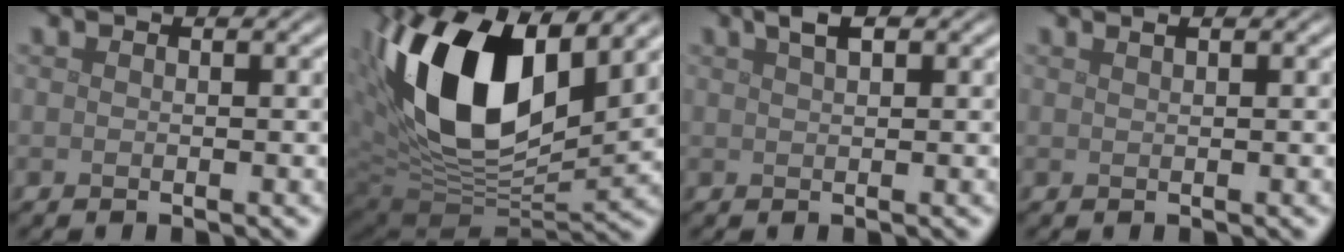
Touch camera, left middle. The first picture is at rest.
{"total": 16.6, "force": [5.2, 9.0, 13.0], "torque": [-0.251, 0.007, 0.088]}
{"total": 2.0, "force": [1.3, 0.6, 1.4], "torque": [-0.021, 0.005, 0.023]}
{"total": 0.8, "force": [0.6, 0.2, 0.5], "torque": [-0.006, 0.001, 0.007]}